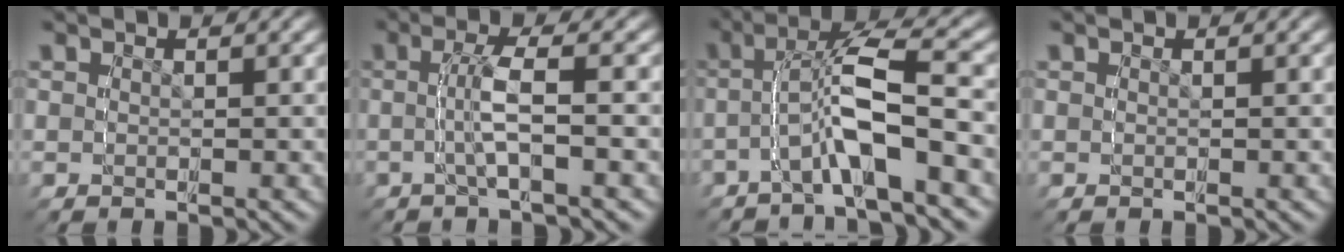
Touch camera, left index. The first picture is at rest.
{"total": 2.8, "force": [-0.2, -0.3, 2.8], "torque": [-0.055, 0.011, -0.007]}
{"total": 4.6, "force": [-1.2, 0.5, 4.4], "torque": [-0.088, 0.015, -0.022]}
{"total": 0.0}